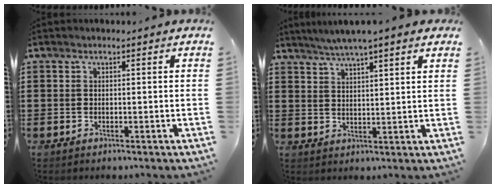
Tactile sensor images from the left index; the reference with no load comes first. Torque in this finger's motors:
{"motor_torque": [2.14, 0.00, 0.79, 0.15]}